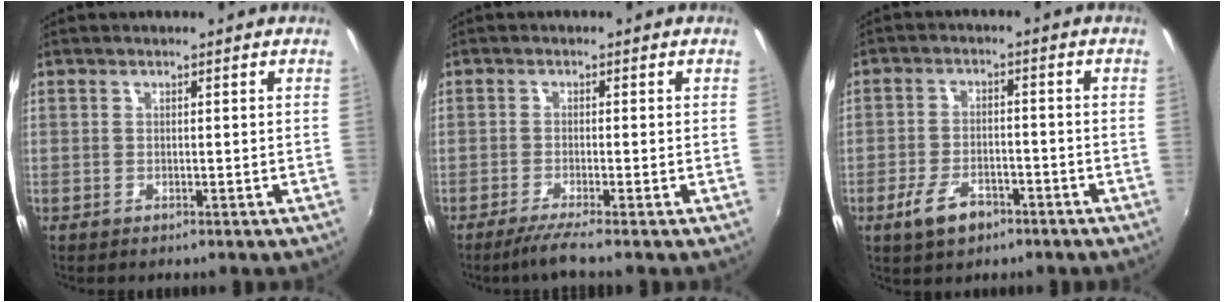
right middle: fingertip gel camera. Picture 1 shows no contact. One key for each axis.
{"total": 3.4, "fx": -2.6, "fy": -0.9, "fz": 2.1, "tx": -0.051, "ty": -0.013, "tz": -0.052}
{"total": 6.6, "fx": -4.1, "fy": 3.2, "fz": 4.1, "tx": -0.097, "ty": -0.003, "tz": -0.067}